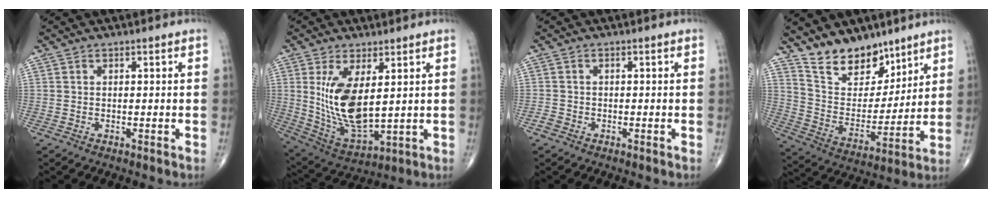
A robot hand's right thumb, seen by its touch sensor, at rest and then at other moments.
{"total": 13.6, "force": [2.7, 6.0, 11.9], "torque": [-0.225, -0.026, 0.074]}
{"total": 1.3, "force": [-0.8, 1.0, 0.3], "torque": [-0.004, 0.002, -0.019]}
{"total": 13.6, "force": [10.6, 6.9, 5.1], "torque": [-0.047, -0.080, 0.202]}